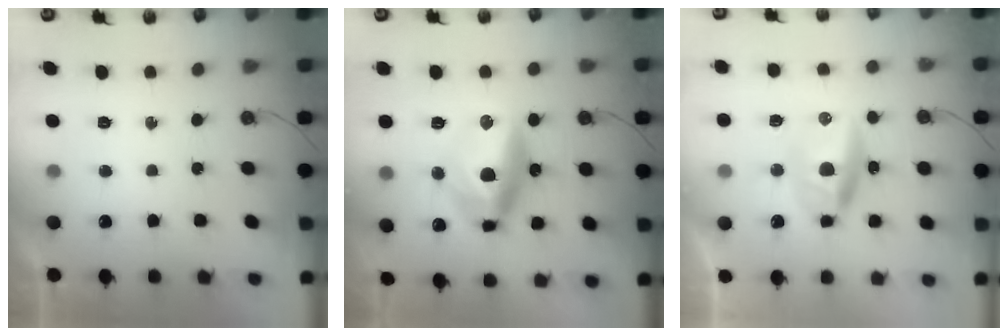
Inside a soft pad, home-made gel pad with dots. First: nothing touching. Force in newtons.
{"total": 13.3, "press": 13.2, "slide": 1.7}
{"total": 10.3, "press": 10.3, "slide": 0.8}